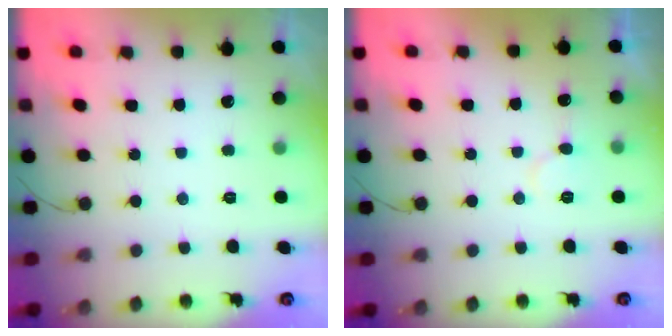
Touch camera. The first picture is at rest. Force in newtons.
{"total": 6.4, "press": 6.4, "slide": 0.5}